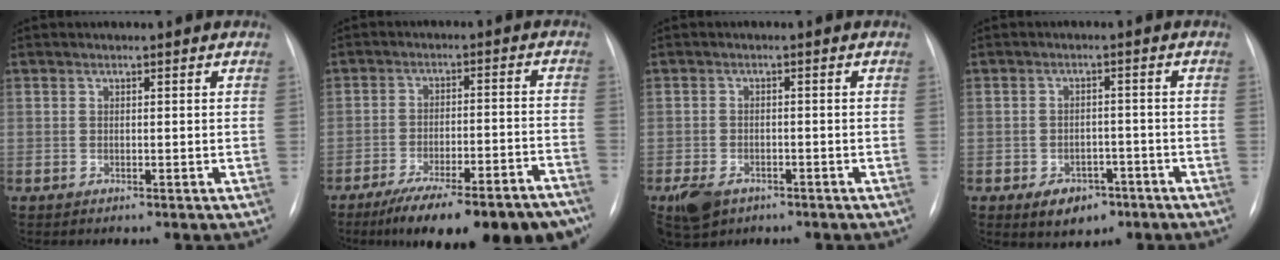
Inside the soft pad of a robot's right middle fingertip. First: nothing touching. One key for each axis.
{"total": 21.3, "fx": -16.8, "fy": 3.6, "fz": 12.6, "tx": -0.132, "ty": 0.007, "tz": -0.239}
{"total": 5.7, "fx": -3.5, "fy": 3.6, "fz": 2.7, "tx": -0.056, "ty": -0.006, "tz": -0.052}
{"total": 5.5, "fx": -3.1, "fy": 3.7, "fz": 2.7, "tx": -0.038, "ty": 0.008, "tz": -0.034}